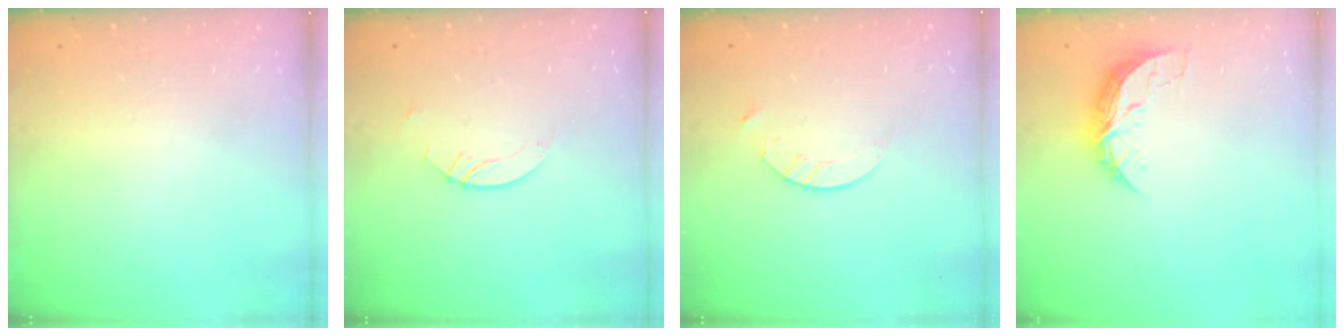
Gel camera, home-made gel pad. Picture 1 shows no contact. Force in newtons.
{"total": 3.0, "press": 3.0, "slide": 0.3}
{"total": 4.2, "press": 4.2, "slide": 0.4}
{"total": 8.0, "press": 8.0, "slide": 0.6}